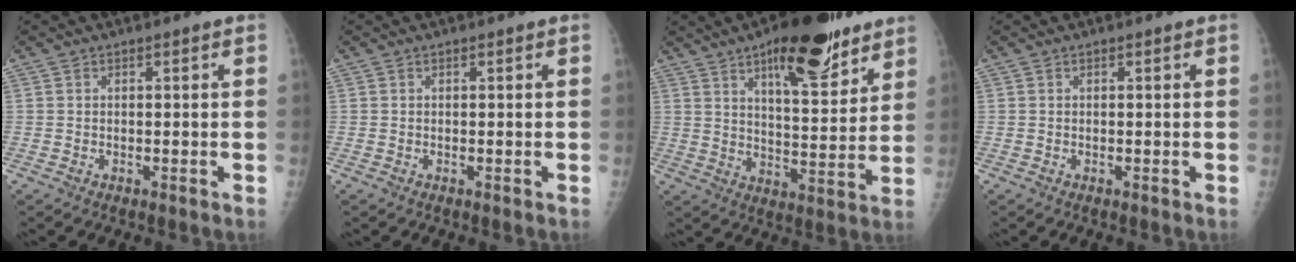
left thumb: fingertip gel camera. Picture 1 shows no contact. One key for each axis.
{"total": 0.0}
{"total": 17.0, "fx": 10.5, "fy": 5.9, "fz": 12.1, "tx": -0.140, "ty": -0.053, "tz": 0.159}
{"total": 0.0}